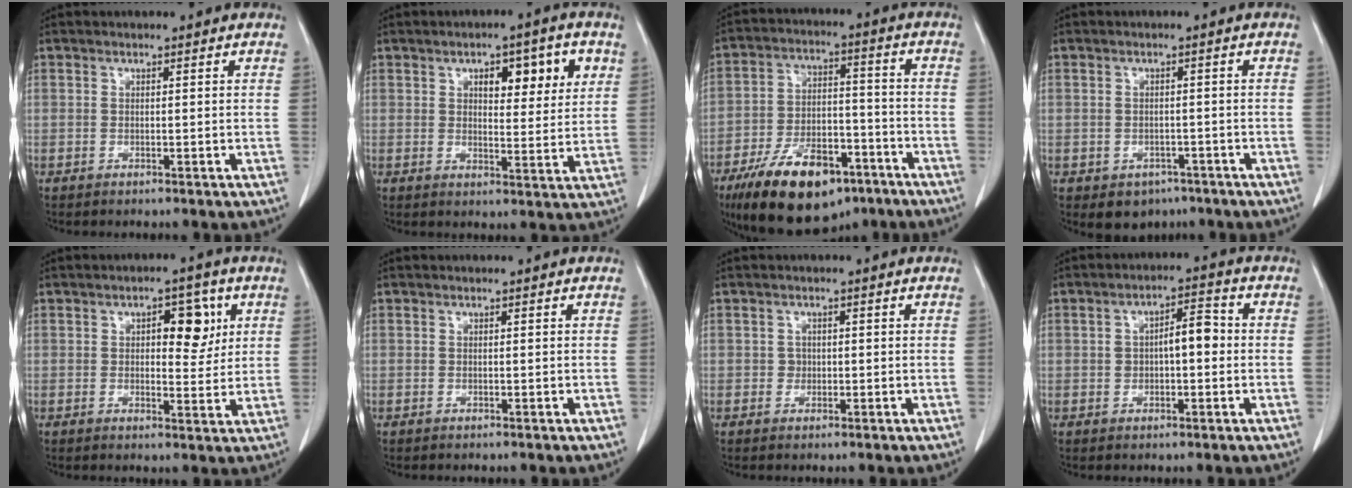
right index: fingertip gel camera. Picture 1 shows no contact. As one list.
[{"total": 8.6, "force": [3.6, 3.0, 7.2], "torque": [-0.093, 0.007, 0.052]}, {"total": 17.2, "force": [-11.0, 7.6, 10.8], "torque": [-0.193, 0.005, -0.181]}, {"total": 4.2, "force": [-2.6, 3.2, 1.1], "torque": [-0.005, 0.007, -0.027]}, {"total": 6.1, "force": [2.0, 2.8, 5.0], "torque": [-0.062, 0.009, 0.030]}, {"total": 0.0}, {"total": 1.2, "force": [-0.1, 1.2, 0.4], "torque": [-0.004, 0.004, 0.000]}, {"total": 5.5, "force": [0.2, 2.3, 5.0], "torque": [-0.083, 0.025, 0.001]}]